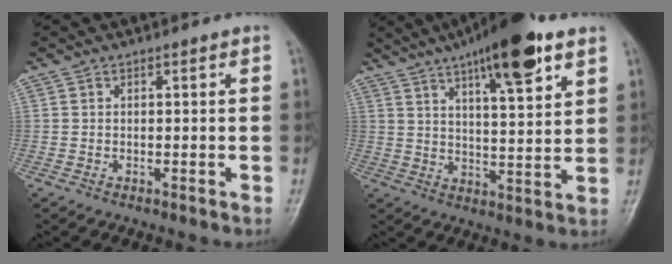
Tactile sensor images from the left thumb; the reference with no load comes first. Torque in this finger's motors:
{"motor_torque": [2.34, 1.23, 1.70, -1.08, 0.25]}